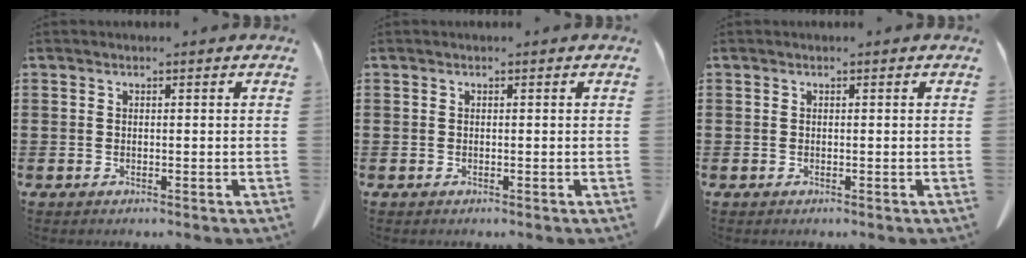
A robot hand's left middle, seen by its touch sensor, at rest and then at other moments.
{"total": 0.0}
{"total": 0.0}